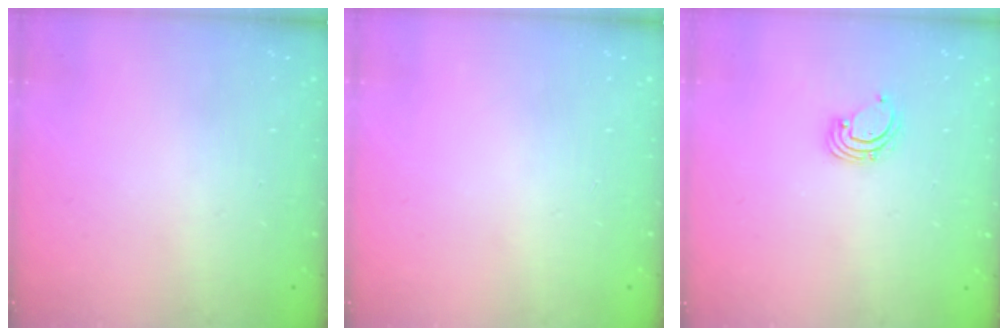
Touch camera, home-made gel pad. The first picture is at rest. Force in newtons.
{"total": 0.0}
{"total": 1.6, "press": 1.6, "slide": 0.1}